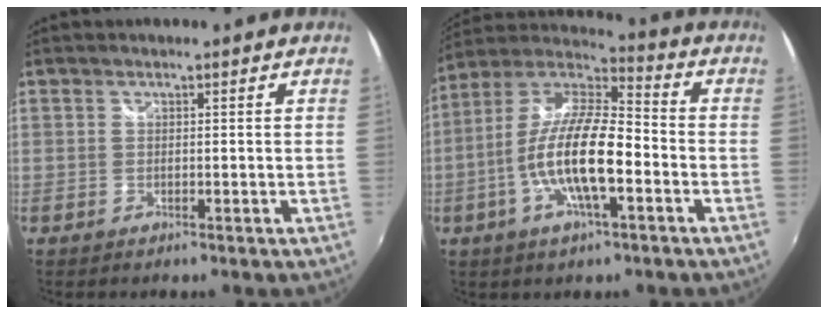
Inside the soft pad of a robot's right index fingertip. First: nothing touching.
{"total": 15.7, "force": [-4.7, 4.5, 14.3], "torque": [-0.281, -0.004, -0.092]}